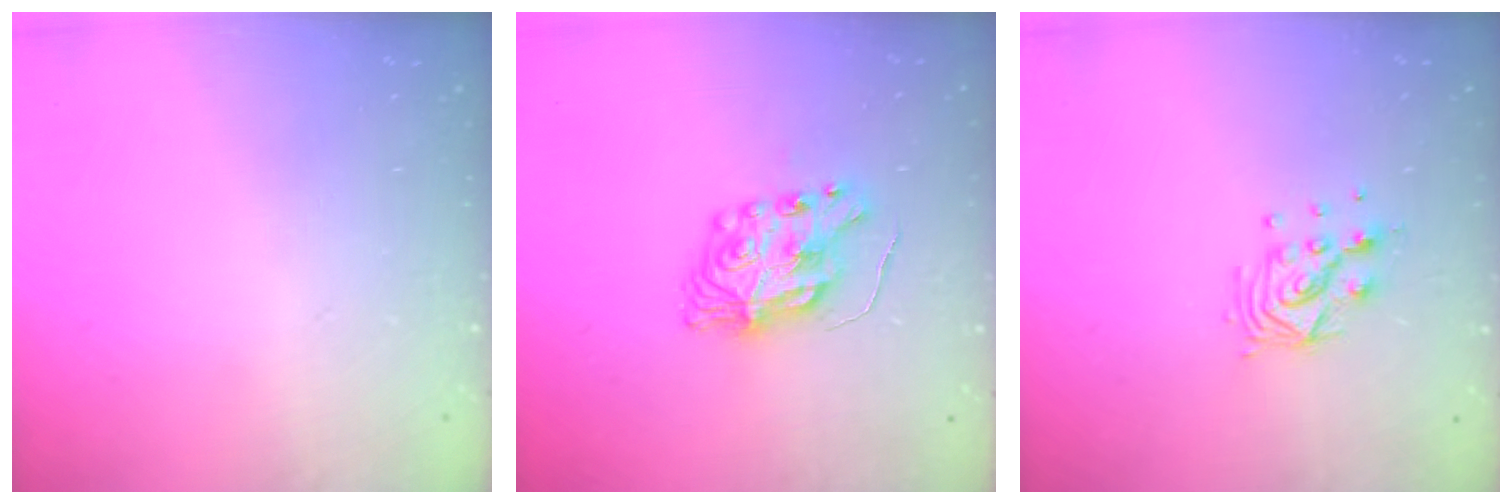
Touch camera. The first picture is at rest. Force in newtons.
{"total": 8.3, "press": 8.2, "slide": 0.2}
{"total": 8.4, "press": 8.4, "slide": 0.3}